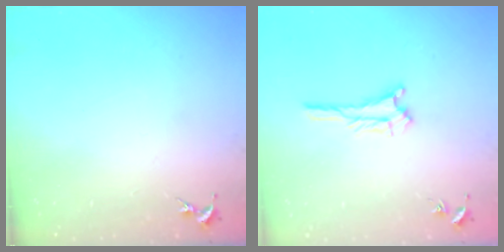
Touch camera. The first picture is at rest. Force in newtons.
{"total": 2.3, "press": 2.2, "slide": 0.2}